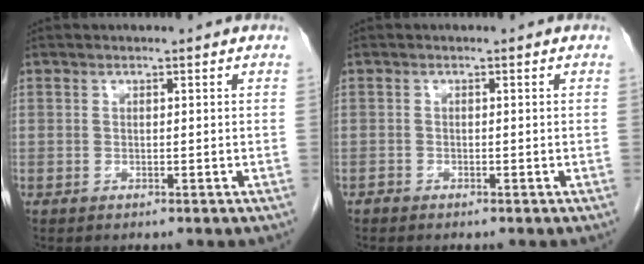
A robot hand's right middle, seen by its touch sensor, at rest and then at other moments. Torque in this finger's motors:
{"motor_torque": [-0.04, 0.04, -0.01, 0.01]}